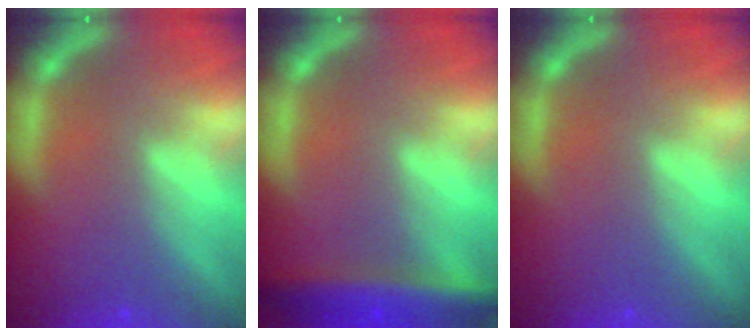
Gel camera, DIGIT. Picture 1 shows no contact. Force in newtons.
{"total": 5.9}
{"total": 0.0}